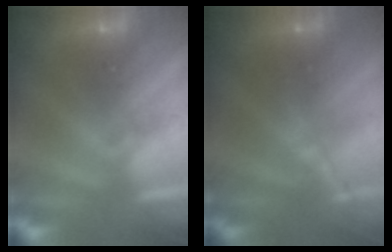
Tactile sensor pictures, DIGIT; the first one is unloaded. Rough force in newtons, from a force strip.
{"total": 1.4}